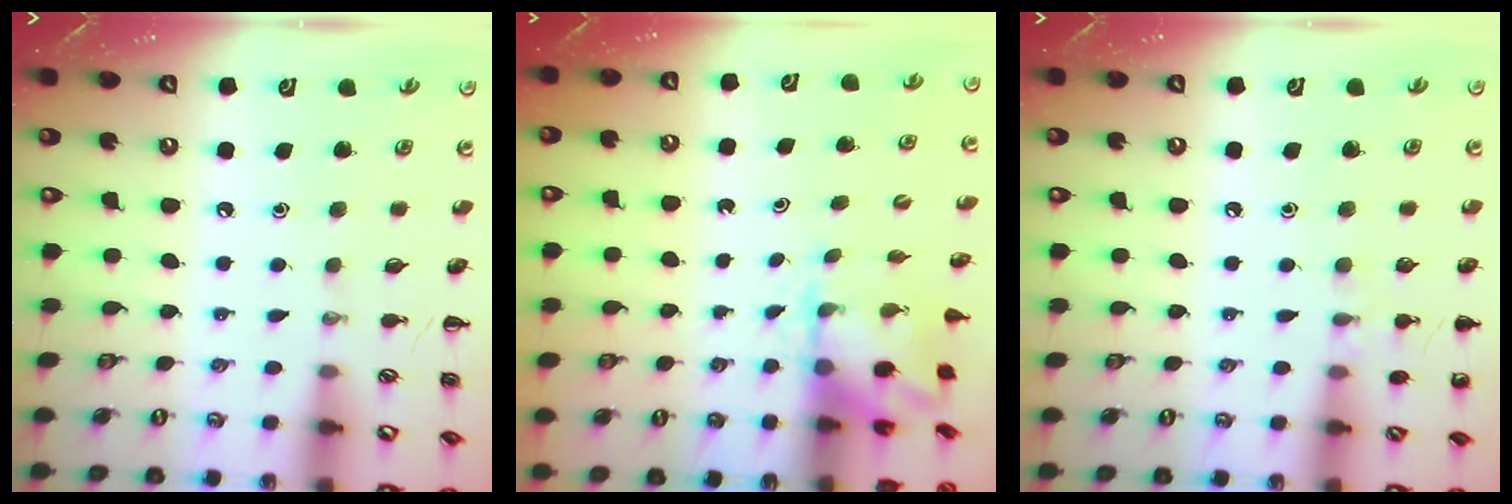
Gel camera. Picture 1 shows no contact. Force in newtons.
{"total": 2.1, "press": 2.0, "slide": 0.7}
{"total": 6.3, "press": 6.0, "slide": 2.0}